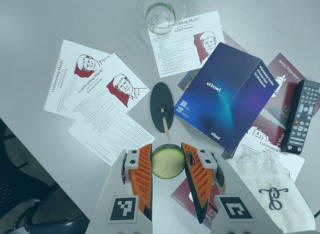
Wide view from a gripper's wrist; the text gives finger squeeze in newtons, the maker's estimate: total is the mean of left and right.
{"total": 13.0, "left": 14.0, "right": 12.0}